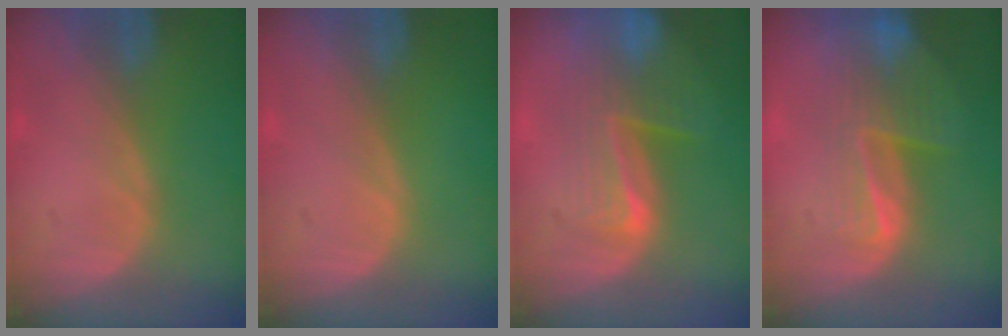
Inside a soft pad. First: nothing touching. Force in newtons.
{"total": 0.0}
{"total": 7.6, "press": 7.1, "slide": 2.5}
{"total": 7.8, "press": 6.9, "slide": 3.7}